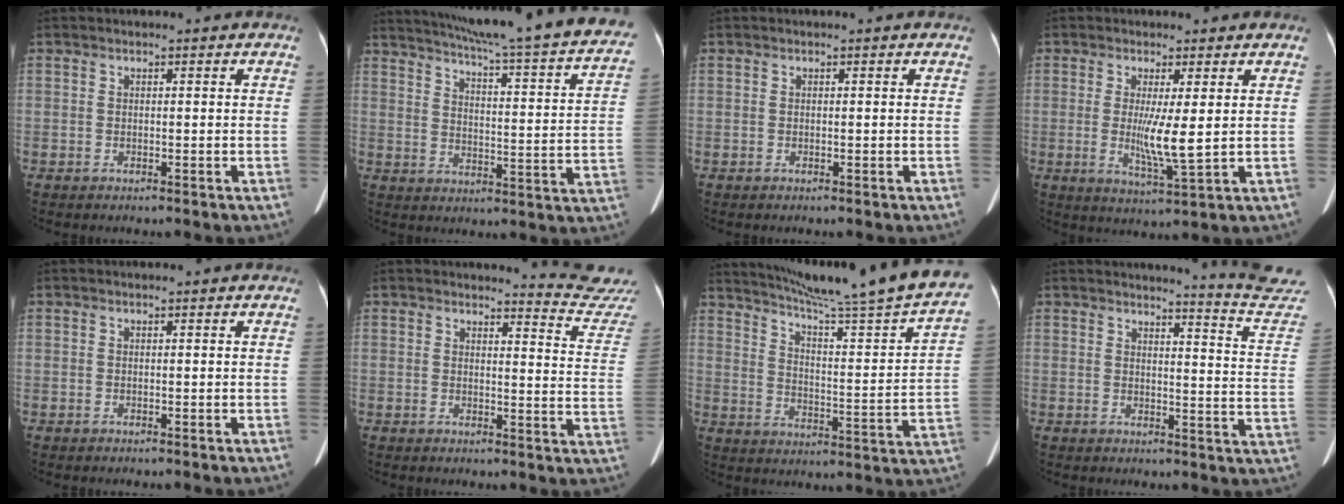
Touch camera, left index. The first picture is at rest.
{"total": 29.7, "force": [25.5, 1.6, 15.1], "torque": [-0.227, -0.062, 0.315]}
{"total": 0.0}
{"total": 5.6, "force": [0.0, 0.0, 5.6], "torque": [-0.109, -0.019, 0.010]}
{"total": 0.0}
{"total": 10.5, "force": [10.4, -1.5, -0.8], "torque": [0.003, -0.118, 0.098]}
{"total": 27.3, "force": [23.9, -1.2, 13.1], "torque": [-0.214, -0.082, 0.319]}
{"total": 13.5, "force": [13.4, -2.0, 0.5], "torque": [-0.003, -0.136, 0.131]}